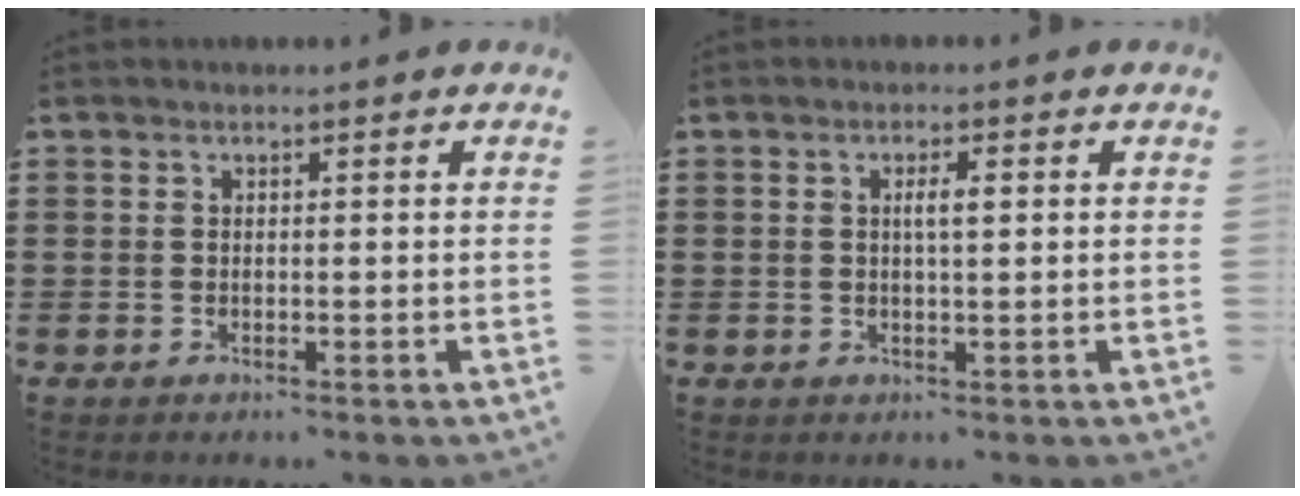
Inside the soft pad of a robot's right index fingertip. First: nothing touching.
{"total": 2.4, "force": [0.5, 0.6, 2.3], "torque": [-0.045, 0.004, 0.005]}